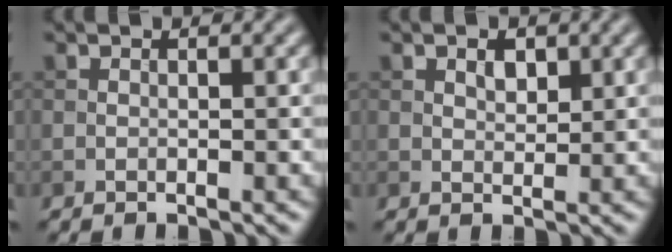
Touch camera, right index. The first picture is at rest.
{"total": 1.5, "force": [0.8, 0.9, 0.9], "torque": [-0.013, 0.001, 0.013]}